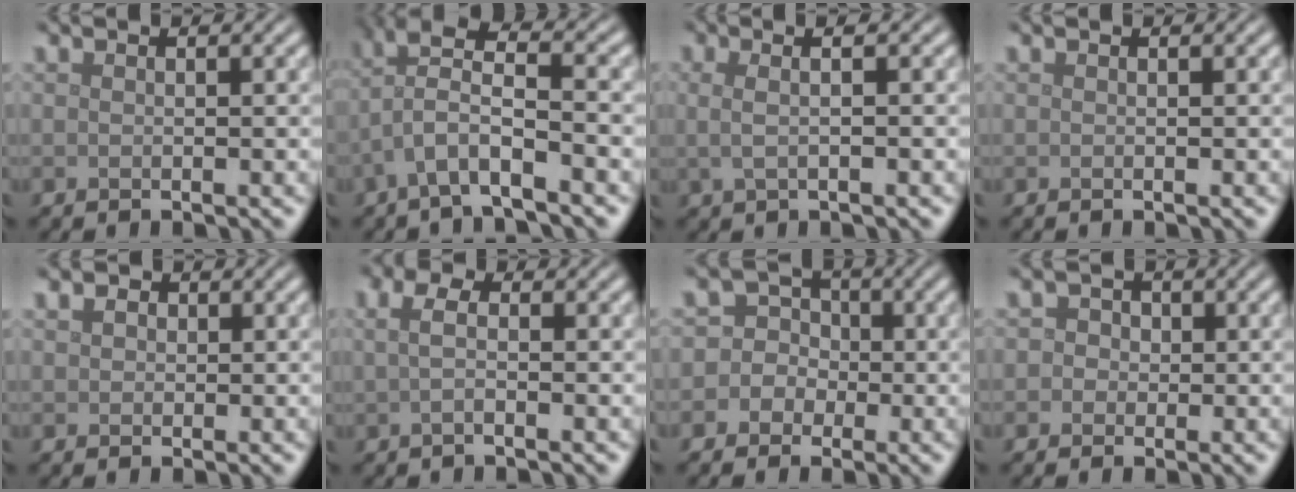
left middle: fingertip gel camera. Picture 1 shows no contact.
{"total": 4.8, "force": [-1.5, 1.5, 4.3], "torque": [-0.086, 0.013, -0.035]}
{"total": 3.0, "force": [0.6, 1.3, 2.6], "torque": [-0.040, 0.006, -0.004]}
{"total": 0.0}
{"total": 1.5, "force": [0.7, 1.2, 0.6], "torque": [-0.010, 0.010, 0.002]}
{"total": 2.0, "force": [0.1, 0.9, 1.8], "torque": [-0.036, 0.006, -0.006]}
{"total": 5.0, "force": [-0.6, 4.9, 1.0], "torque": [0.006, 0.030, -0.048]}
{"total": 2.8, "force": [0.7, 2.5, 1.1], "torque": [0.007, 0.014, -0.013]}